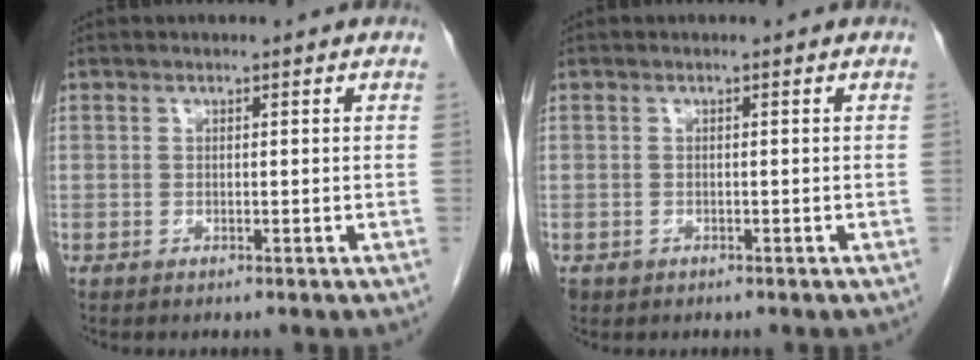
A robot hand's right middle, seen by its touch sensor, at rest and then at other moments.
{"total": 0.8, "force": [-0.4, 0.7, 0.1], "torque": [-0.009, 0.003, -0.002]}